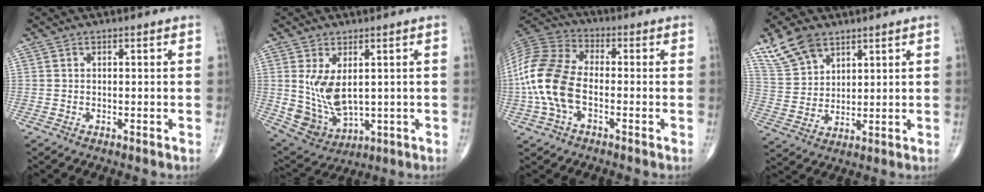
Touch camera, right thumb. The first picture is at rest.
{"total": 10.4, "force": [1.4, 6.4, 8.1], "torque": [-0.142, -0.018, 0.051]}
{"total": 15.1, "force": [-2.7, 8.9, 12.0], "torque": [-0.266, 0.028, -0.058]}
{"total": 9.2, "force": [6.3, 5.2, 4.2], "torque": [-0.073, -0.018, 0.133]}